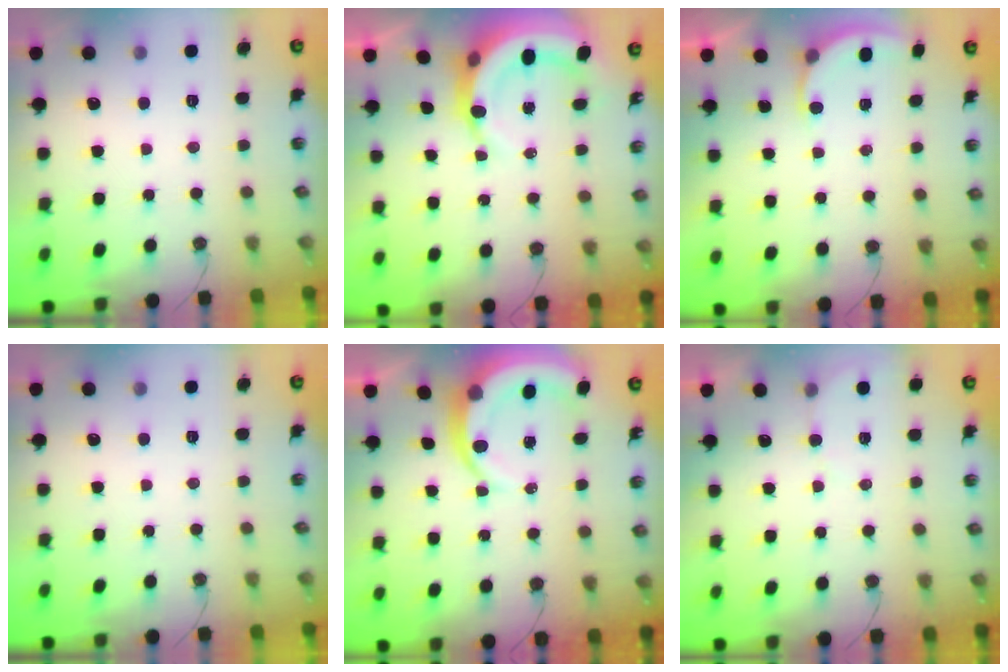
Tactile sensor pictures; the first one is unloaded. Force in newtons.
{"total": 10.0, "press": 9.7, "slide": 2.0}
{"total": 2.9, "press": 2.9, "slide": 0.2}
{"total": 0.0}
{"total": 9.2, "press": 9.1, "slide": 1.0}
{"total": 2.8, "press": 2.8, "slide": 0.2}